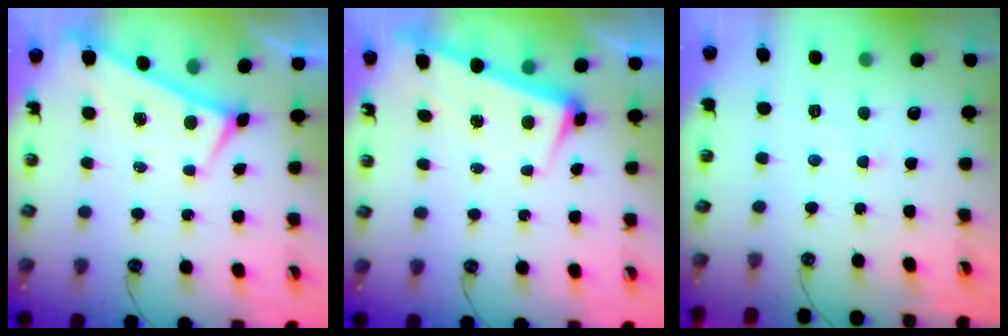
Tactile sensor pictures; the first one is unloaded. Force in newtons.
{"total": 1.9, "press": 1.6, "slide": 1.1}
{"total": 1.7, "press": 1.6, "slide": 0.5}